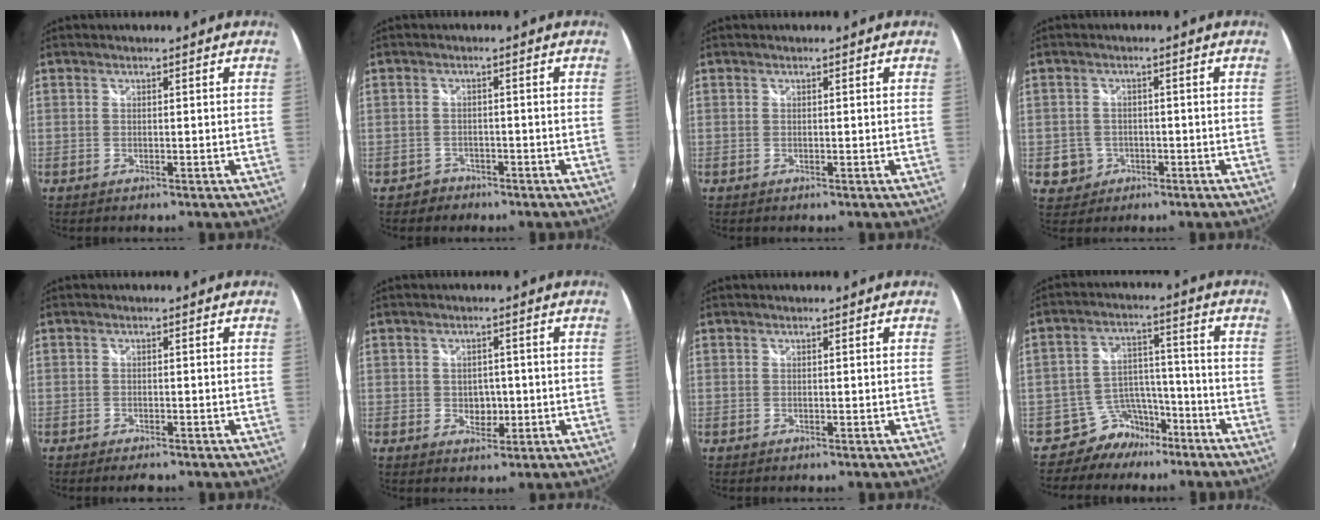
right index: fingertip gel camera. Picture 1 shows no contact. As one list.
[{"total": 2.9, "force": [-1.9, 2.2, -0.3], "torque": [-0.003, 0.009, -0.031]}, {"total": 0.0}, {"total": 4.1, "force": [-1.3, 3.8, 0.6], "torque": [-0.024, 0.009, -0.013]}, {"total": 2.7, "force": [-2.2, 0.9, 1.3], "torque": [-0.033, -0.011, -0.037]}, {"total": 3.6, "force": [-0.5, 3.0, 2.0], "torque": [-0.031, -0.001, -0.006]}, {"total": 0.0}, {"total": 7.5, "force": [-5.9, 4.5, 0.7], "torque": [-0.011, 0.033, -0.098]}]